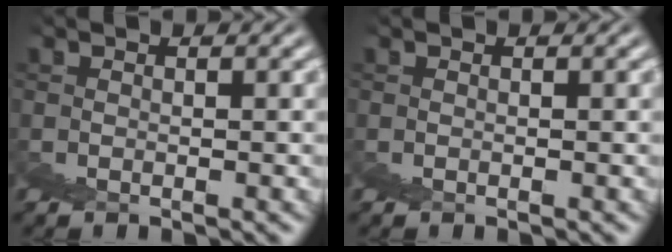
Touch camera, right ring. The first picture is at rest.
{"total": 0.0}